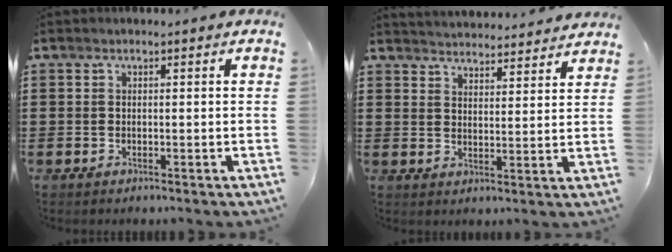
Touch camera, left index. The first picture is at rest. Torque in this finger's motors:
{"motor_torque": [2.14, 0.00, 0.15, 0.02]}